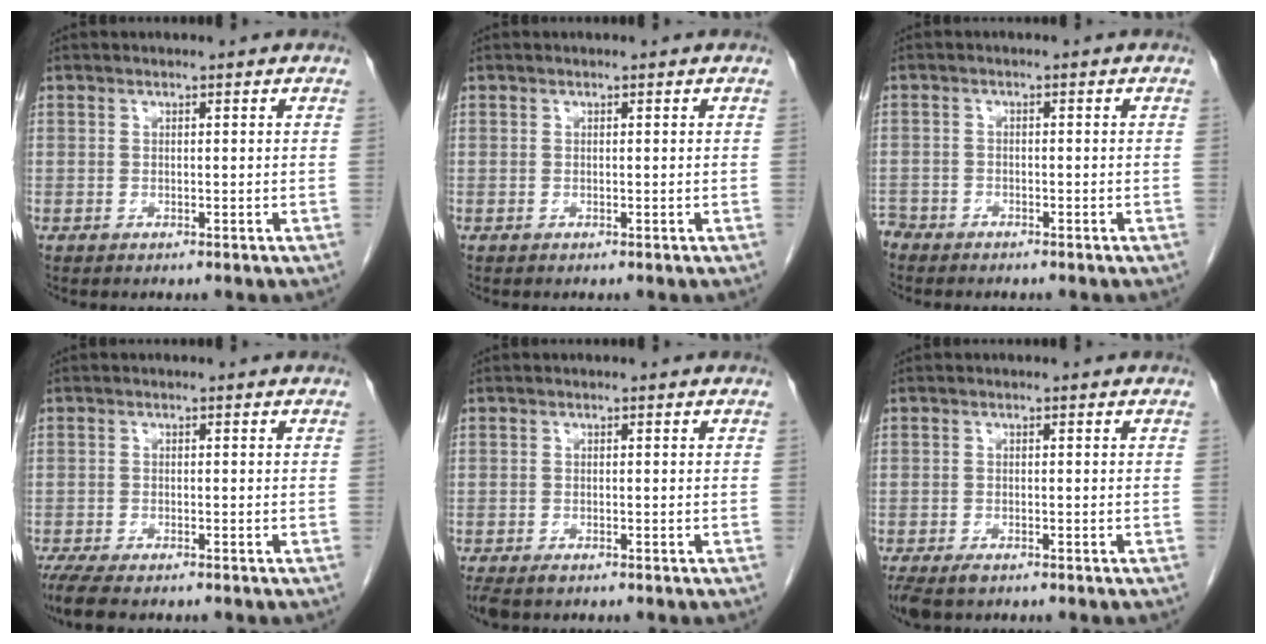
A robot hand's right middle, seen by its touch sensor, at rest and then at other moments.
{"total": 0.0}
{"total": 3.5, "force": [-3.2, 1.4, 0.4], "torque": [-0.005, -0.003, -0.057]}
{"total": 5.9, "force": [-4.7, 1.3, 3.3], "torque": [-0.061, -0.017, -0.073]}
{"total": 2.8, "force": [-2.1, 1.1, 1.5], "torque": [-0.032, -0.009, -0.035]}
{"total": 3.8, "force": [-2.8, 1.5, 2.1], "torque": [-0.043, -0.011, -0.047]}